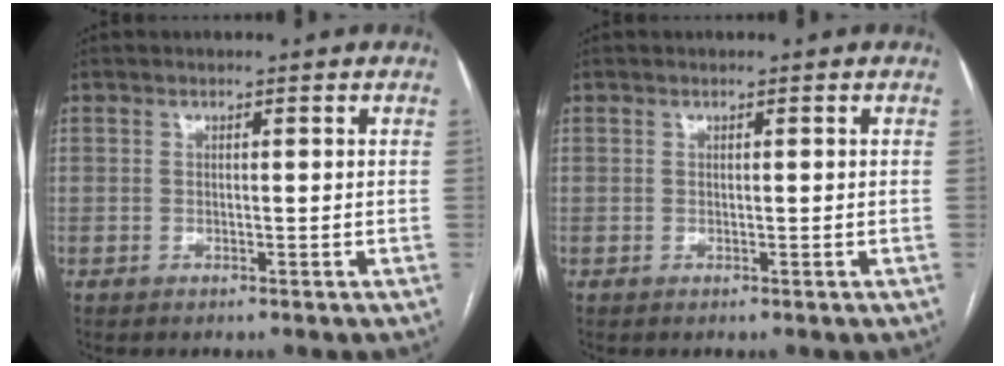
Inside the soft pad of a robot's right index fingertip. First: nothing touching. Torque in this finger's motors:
{"motor_torque": [-0.13, -0.16, 0.01, 0.01]}